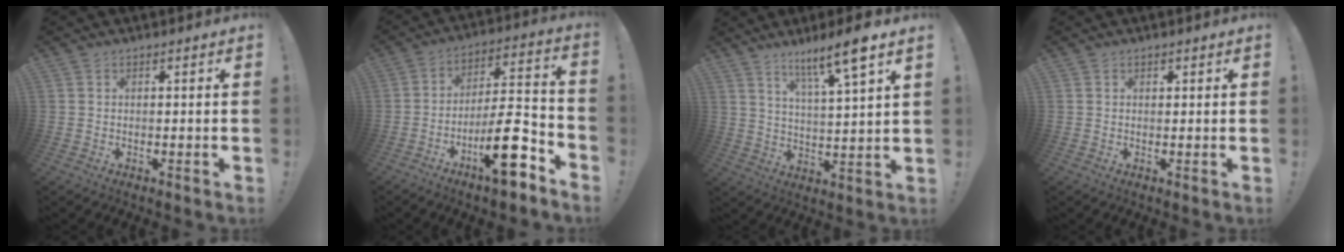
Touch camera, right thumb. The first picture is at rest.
{"total": 16.1, "force": [-8.1, 4.8, 13.1], "torque": [-0.194, 0.049, -0.128]}
{"total": 11.0, "force": [7.3, 0.2, 8.2], "torque": [-0.132, -0.042, 0.112]}
{"total": 0.6, "force": [0.5, 0.4, 0.1], "torque": [0.006, -0.002, 0.008]}